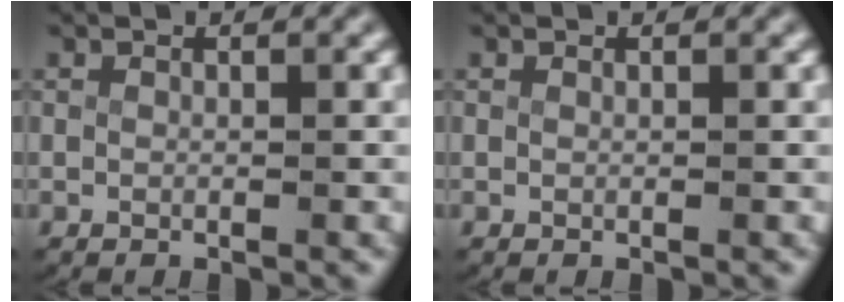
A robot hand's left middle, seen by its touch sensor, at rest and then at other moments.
{"total": 0.0}